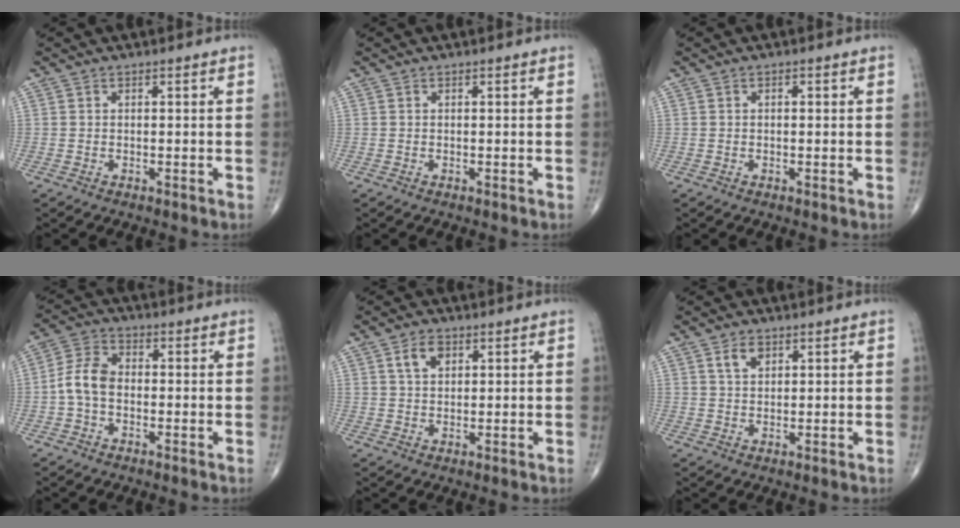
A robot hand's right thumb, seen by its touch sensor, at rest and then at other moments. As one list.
[{"total": 0.0}, {"total": 0.6, "force": [0.1, 0.3, 0.5], "torque": [-0.007, 0.001, 0.003]}, {"total": 6.5, "force": [-1.0, 4.3, 4.7], "torque": [-0.092, 0.021, -0.031]}, {"total": 4.0, "force": [1.8, 2.6, 2.5], "torque": [-0.036, -0.002, 0.034]}, {"total": 3.1, "force": [1.7, 1.9, 1.9], "torque": [-0.024, -0.005, 0.032]}]